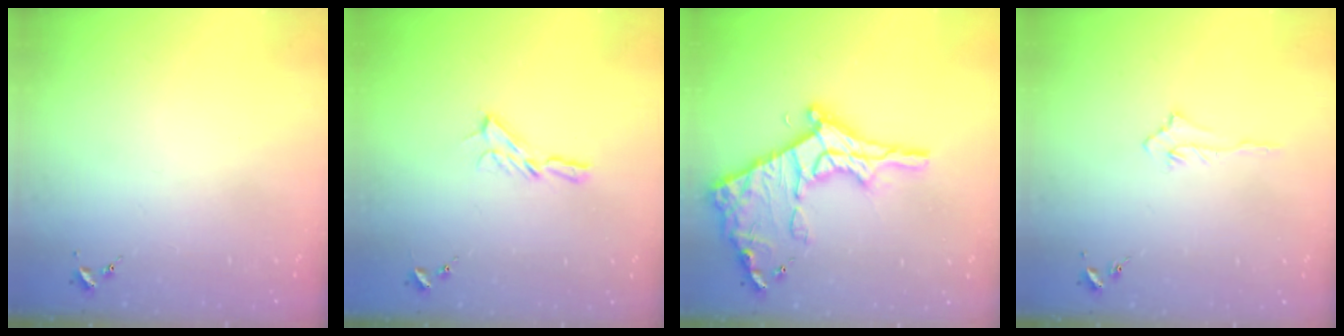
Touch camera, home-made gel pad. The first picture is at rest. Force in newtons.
{"total": 5.9, "press": 5.9, "slide": 0.5}
{"total": 21.0, "press": 20.9, "slide": 1.8}
{"total": 3.4, "press": 3.4, "slide": 0.4}